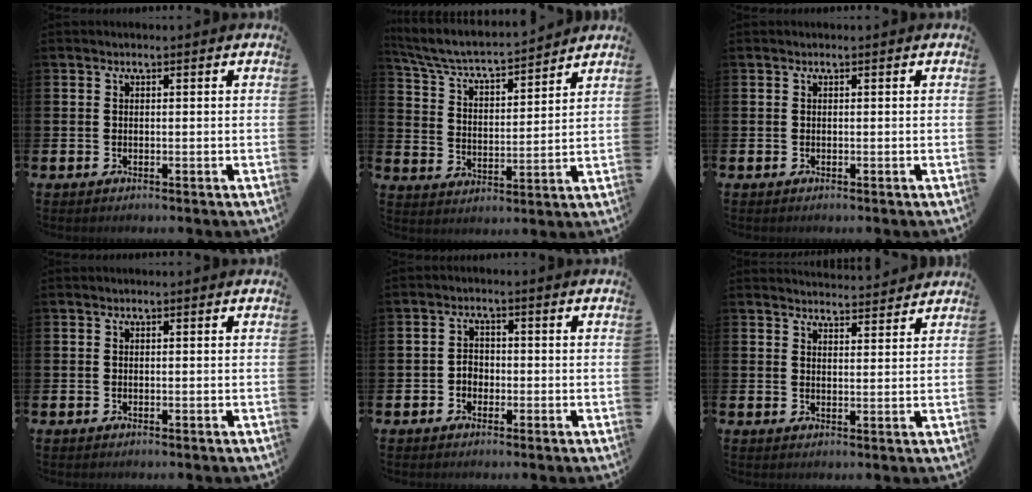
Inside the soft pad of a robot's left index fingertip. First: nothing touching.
{"total": 5.8, "force": [5.5, 0.7, 1.9], "torque": [-0.065, -0.046, 0.088]}
{"total": 0.0}
{"total": 0.0}
{"total": 2.1, "force": [-0.9, 1.7, 0.8], "torque": [-0.012, 0.005, -0.021]}
{"total": 3.7, "force": [3.7, 0.2, -0.1], "torque": [0.000, -0.025, 0.066]}